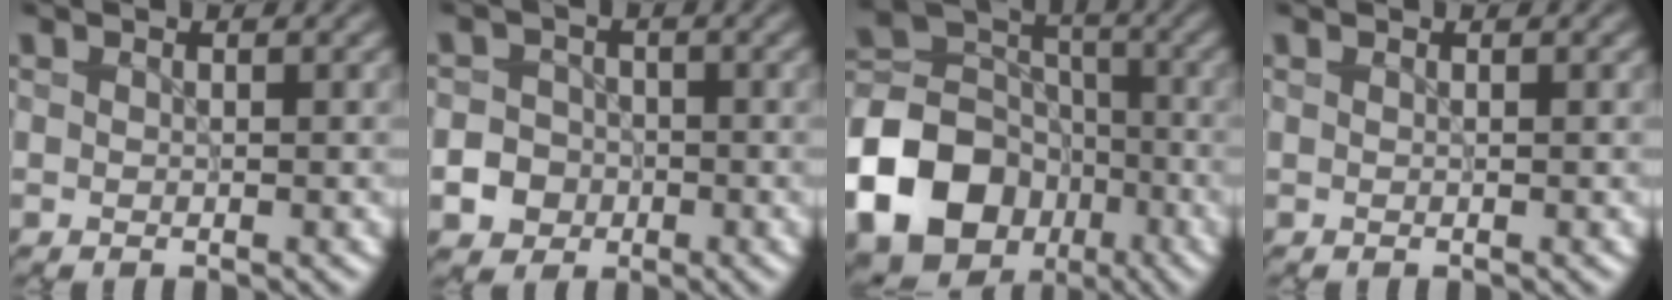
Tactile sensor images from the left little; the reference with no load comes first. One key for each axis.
{"total": 4.3, "fx": -1.7, "fy": 3.9, "fz": 1.0, "tx": 0.009, "ty": -0.006, "tz": -0.043}
{"total": 16.6, "fx": -7.4, "fy": 13.3, "fz": 6.6, "tx": -0.160, "ty": -0.035, "tz": -0.151}
{"total": 0.0}